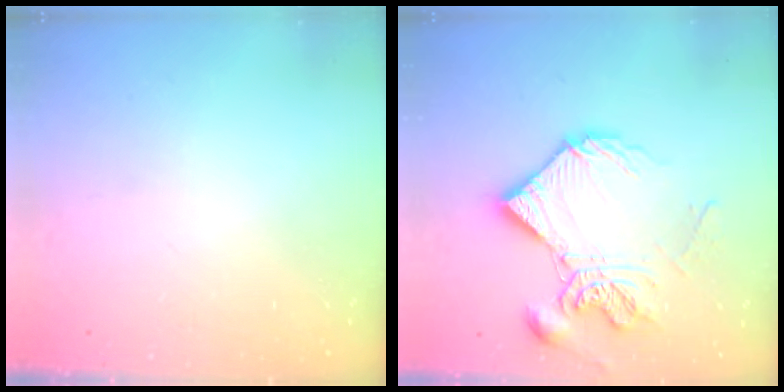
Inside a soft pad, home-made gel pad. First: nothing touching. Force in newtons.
{"total": 14.2, "press": 14.1, "slide": 1.5}